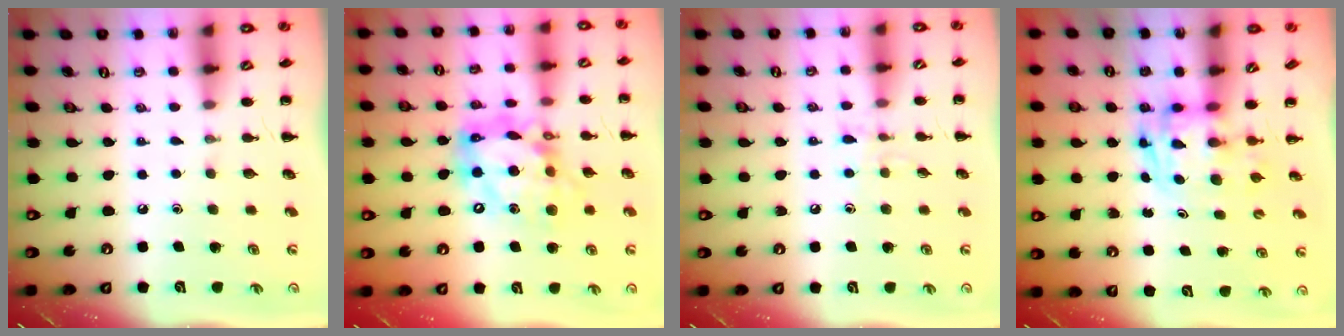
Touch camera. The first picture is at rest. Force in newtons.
{"total": 16.2, "press": 15.6, "slide": 4.2}
{"total": 6.7, "press": 6.6, "slide": 1.5}
{"total": 2.9, "press": 2.8, "slide": 0.5}